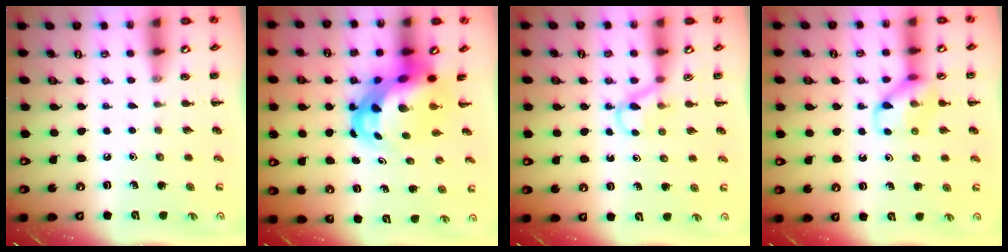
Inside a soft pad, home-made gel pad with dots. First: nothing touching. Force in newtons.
{"total": 8.0, "press": 7.7, "slide": 2.1}
{"total": 3.3, "press": 3.1, "slide": 1.1}
{"total": 10.0, "press": 10.0, "slide": 0.5}